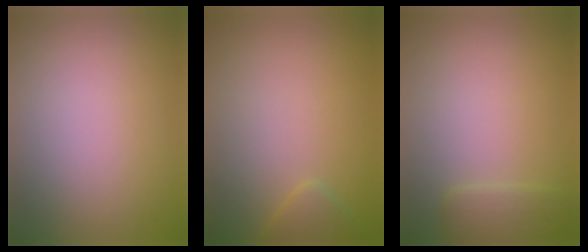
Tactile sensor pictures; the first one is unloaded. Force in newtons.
{"total": 1.3, "press": 1.3, "slide": 0.0}
{"total": 1.8, "press": 1.8, "slide": 0.1}